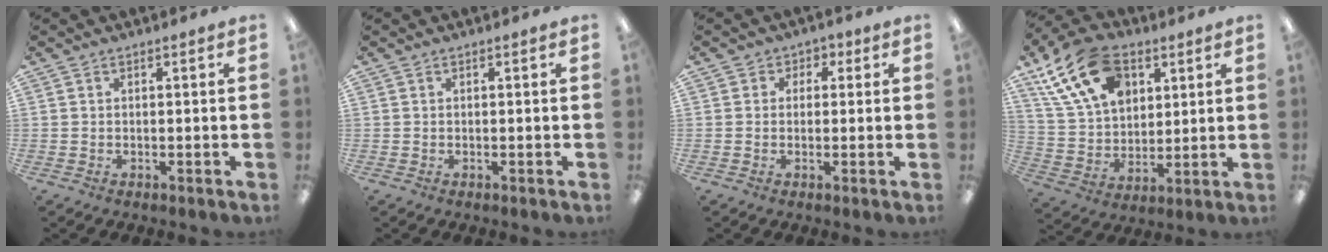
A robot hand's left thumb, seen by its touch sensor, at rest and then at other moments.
{"total": 0.0}
{"total": 2.5, "force": [-0.2, 2.4, 0.6], "torque": [-0.004, 0.009, -0.006]}
{"total": 19.1, "force": [10.0, 12.3, 10.7], "torque": [-0.206, -0.022, 0.187]}